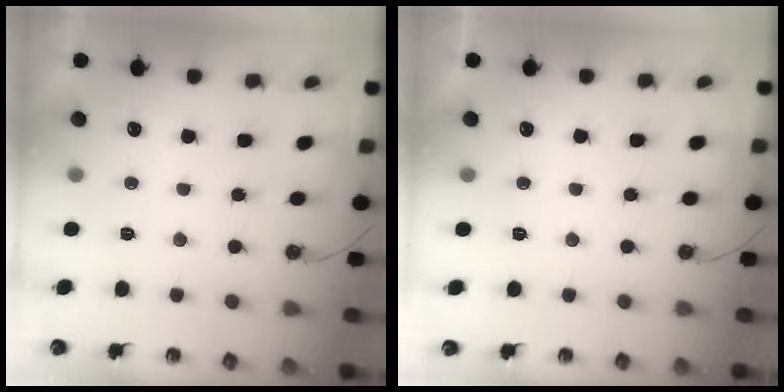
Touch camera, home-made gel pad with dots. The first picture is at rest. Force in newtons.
{"total": 0.0}